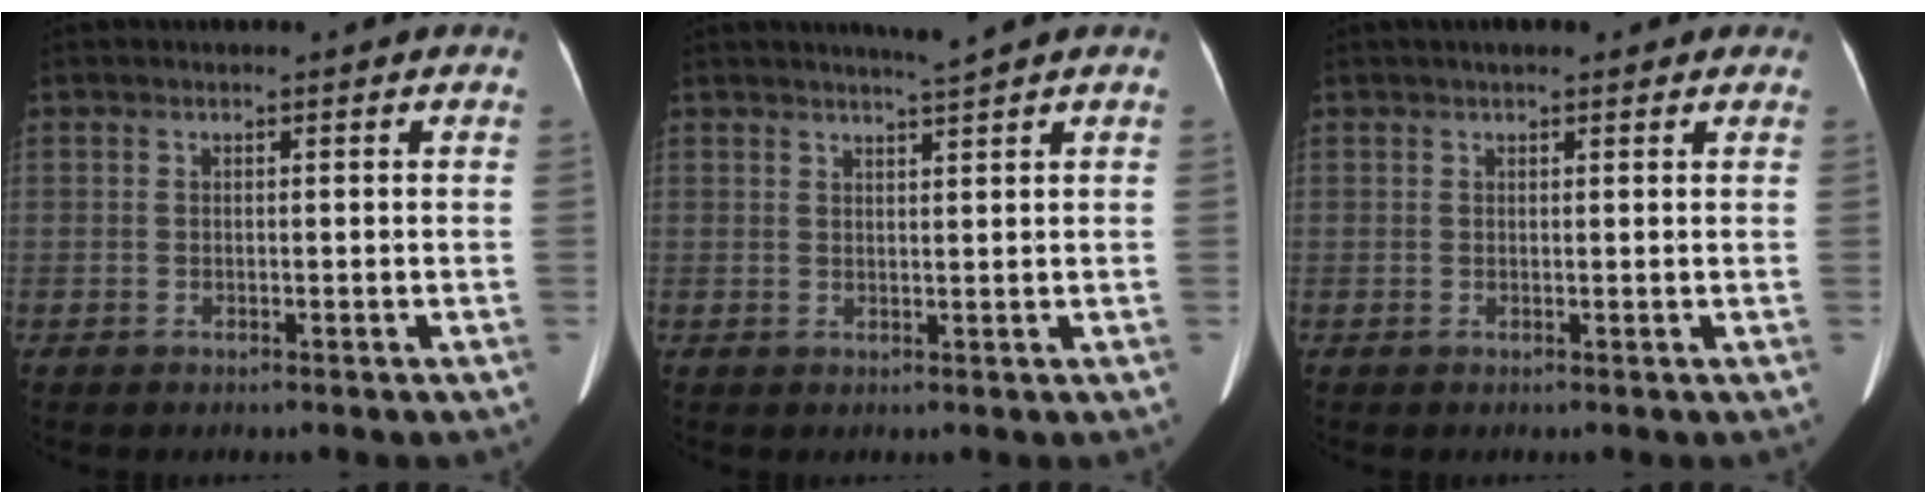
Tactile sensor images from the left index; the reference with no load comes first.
{"total": 2.5, "force": [2.1, -1.0, 0.9], "torque": [-0.010, -0.005, 0.037]}
{"total": 3.9, "force": [3.0, 1.2, 2.3], "torque": [-0.028, 0.027, 0.040]}